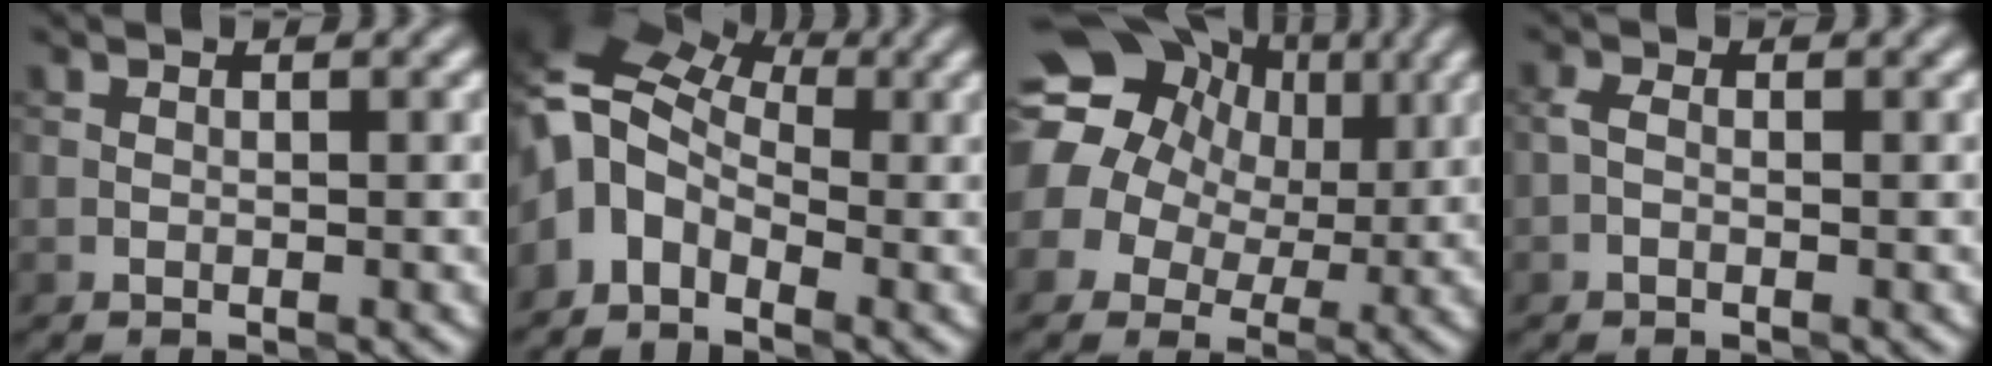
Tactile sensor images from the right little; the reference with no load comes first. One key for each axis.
{"total": 8.0, "fx": 0.3, "fy": 5.4, "fz": 5.9, "tx": -0.122, "ty": 0.020, "tz": -0.014}
{"total": 15.8, "fx": 5.3, "fy": 13.1, "fz": 7.2, "tx": -0.161, "ty": 0.032, "tz": 0.076}
{"total": 1.0, "fx": -0.3, "fy": 0.5, "fz": 0.7, "tx": -0.015, "ty": 0.005, "tz": -0.009}